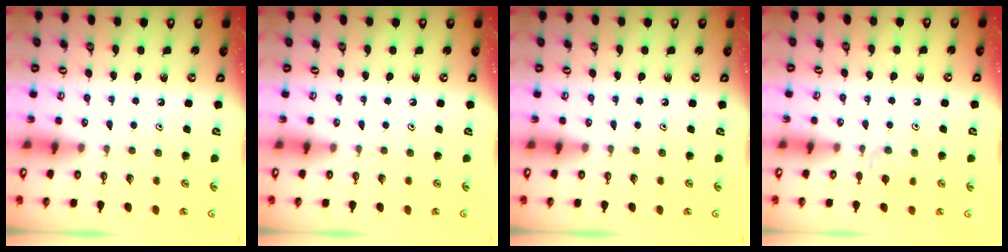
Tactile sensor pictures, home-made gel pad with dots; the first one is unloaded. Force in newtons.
{"total": 0.0}
{"total": 0.0}
{"total": 4.1, "press": 4.0, "slide": 0.9}